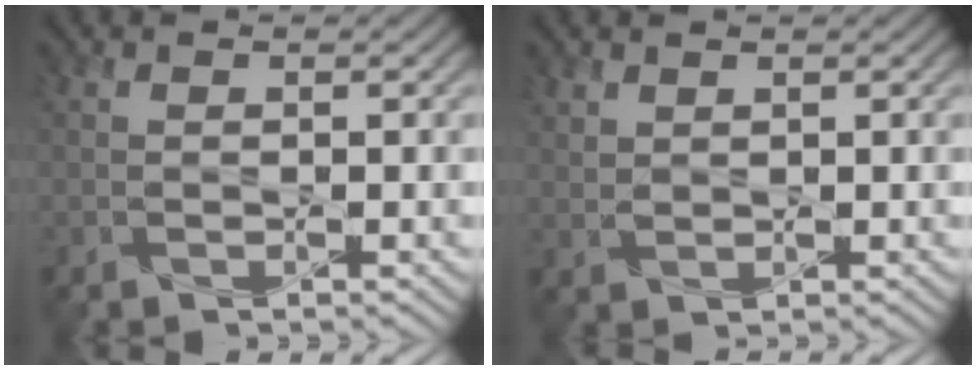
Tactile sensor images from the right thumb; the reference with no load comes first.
{"total": 1.4, "force": [1.1, 0.6, 0.5], "torque": [-0.019, 0.000, 0.029]}